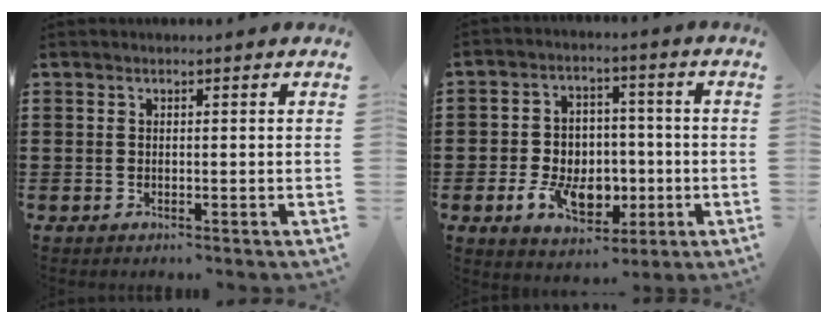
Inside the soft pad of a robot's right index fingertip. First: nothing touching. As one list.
[{"total": 8.9, "force": [-2.3, 6.6, 5.6], "torque": [-0.105, 0.020, -0.036]}]